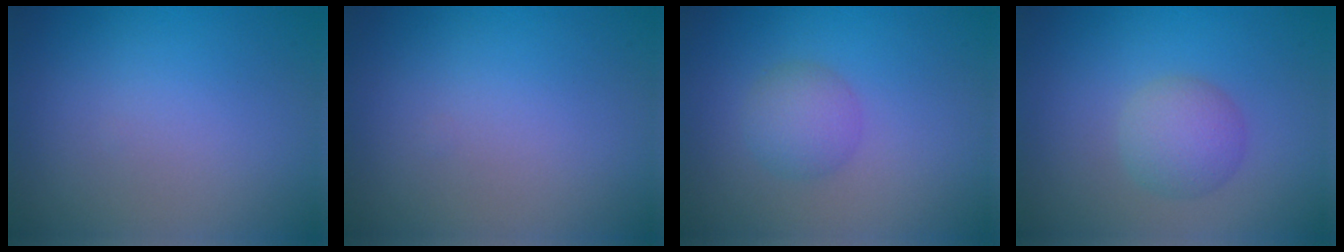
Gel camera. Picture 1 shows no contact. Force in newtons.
{"total": 0.0}
{"total": 2.5, "press": 2.4, "slide": 0.2}
{"total": 3.0, "press": 3.0, "slide": 0.0}